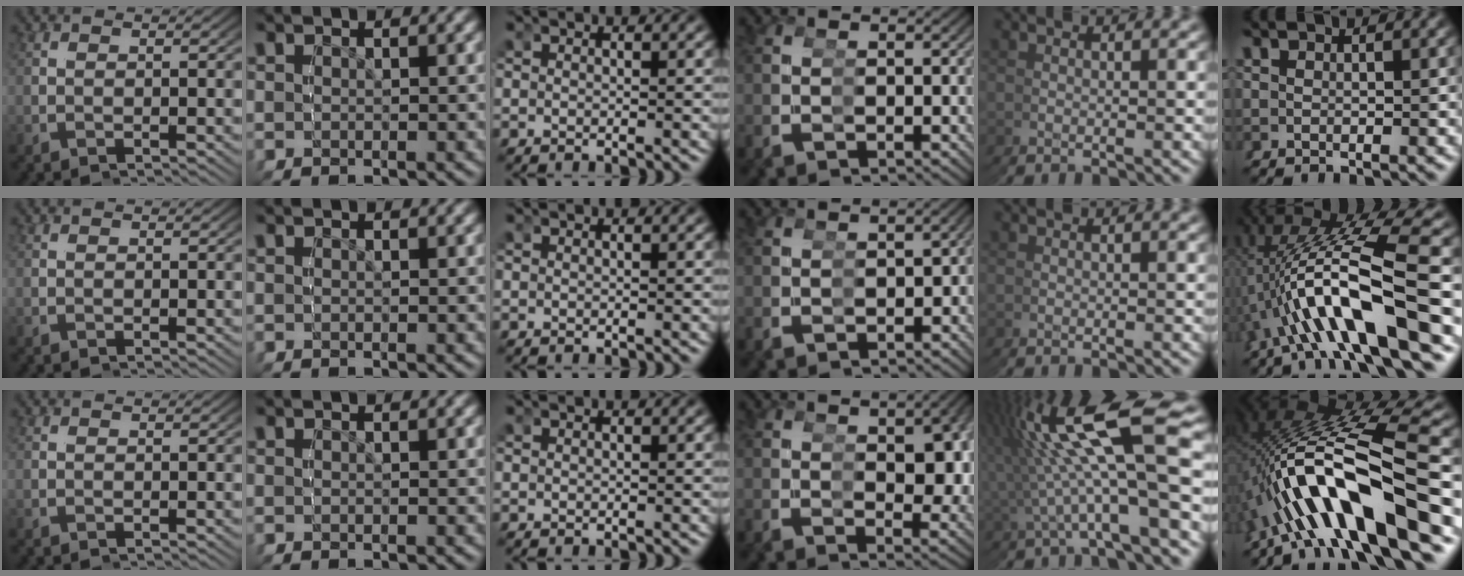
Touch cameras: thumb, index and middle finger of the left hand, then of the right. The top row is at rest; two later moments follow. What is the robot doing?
{"motion": "grasp_and_lifting", "object": "cup"}